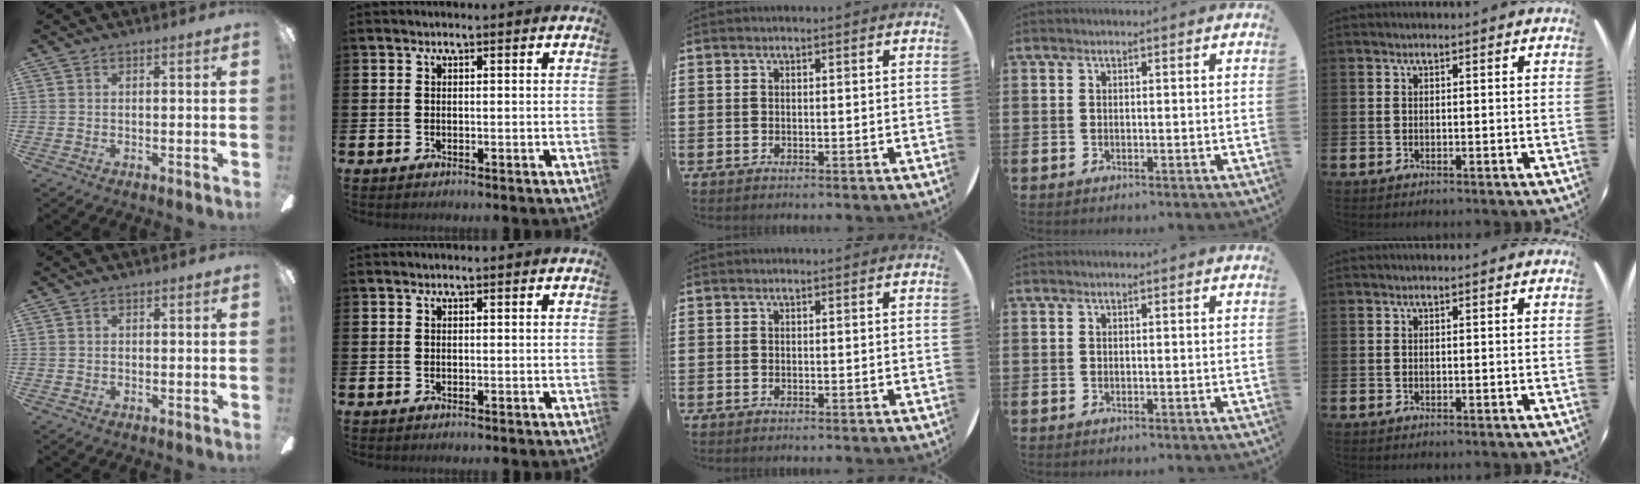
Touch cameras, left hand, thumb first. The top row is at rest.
{"thumb": {"total": 0.5, "force": [0.1, 0.5, 0.2], "torque": [-0.003, 0.005, 0.000]}}